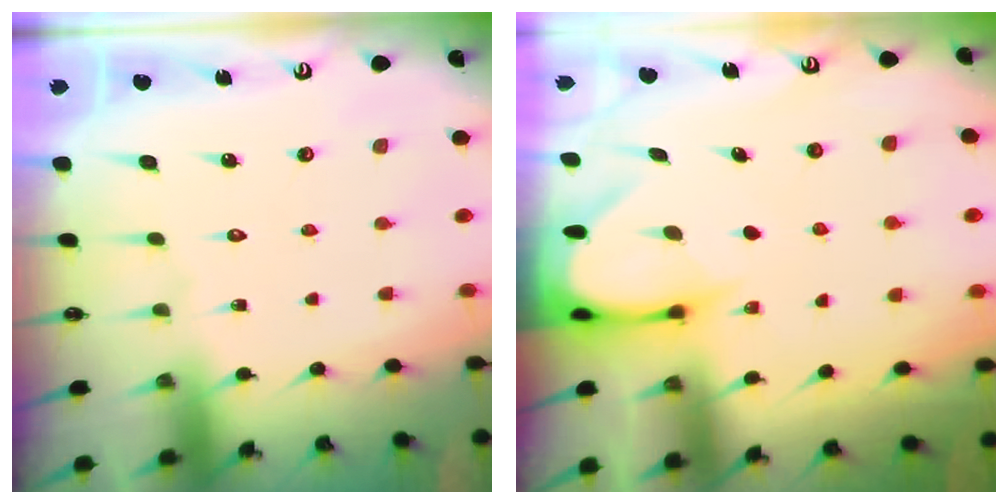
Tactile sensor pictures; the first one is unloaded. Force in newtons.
{"total": 3.5, "press": 3.5, "slide": 0.2}